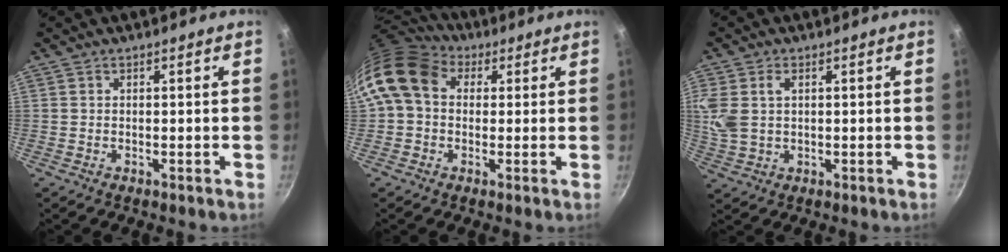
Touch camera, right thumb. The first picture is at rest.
{"total": 11.8, "force": [2.8, 9.3, 6.7], "torque": [-0.111, 0.018, 0.030]}
{"total": 7.9, "force": [2.0, 5.1, 5.6], "torque": [-0.117, 0.004, 0.041]}